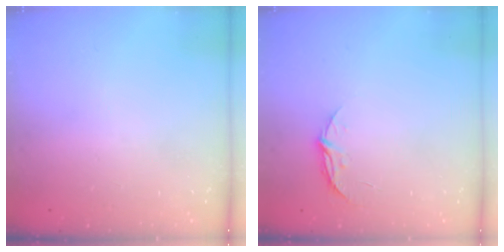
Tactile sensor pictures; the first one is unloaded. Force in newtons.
{"total": 5.3, "press": 5.3, "slide": 0.5}